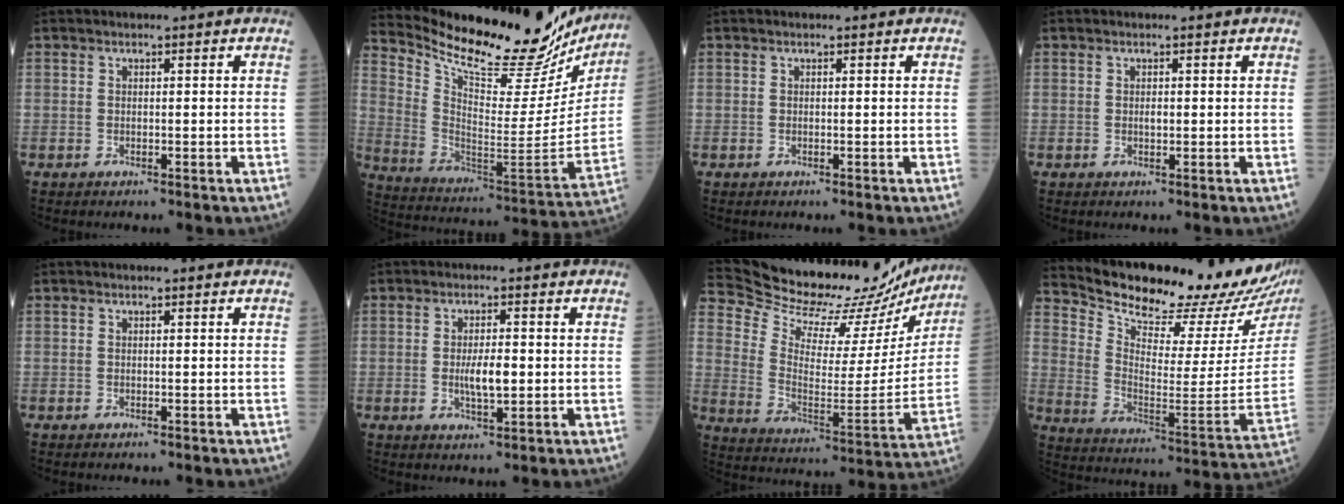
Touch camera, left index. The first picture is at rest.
{"total": 29.0, "force": [25.9, 6.0, 11.5], "torque": [-0.197, -0.080, 0.362]}
{"total": 0.0}
{"total": 0.6, "force": [0.2, 0.3, 0.5], "torque": [-0.012, -0.001, 0.002]}
{"total": 0.0}
{"total": 4.1, "force": [-0.2, 1.2, 3.9], "torque": [-0.076, -0.003, -0.002]}
{"total": 26.5, "force": [25.2, 5.9, 5.7], "torque": [-0.102, -0.076, 0.344]}
{"total": 22.9, "force": [21.0, 2.1, 8.9], "torque": [-0.163, -0.098, 0.298]}